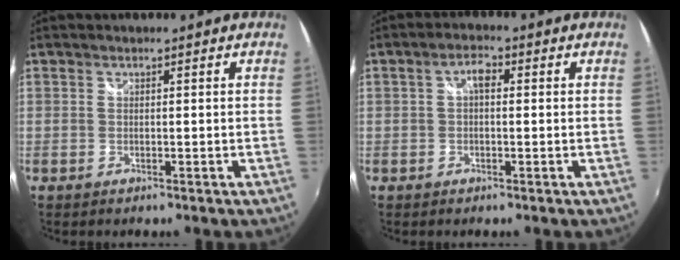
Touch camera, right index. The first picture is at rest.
{"total": 2.8, "force": [0.3, 1.4, 2.4], "torque": [-0.043, 0.010, 0.002]}